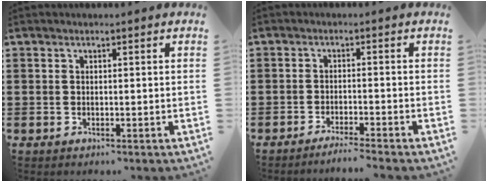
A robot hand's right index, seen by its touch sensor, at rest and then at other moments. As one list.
[{"total": 2.5, "force": [-2.4, -0.6, 0.5], "torque": [-0.009, 0.000, -0.047]}]